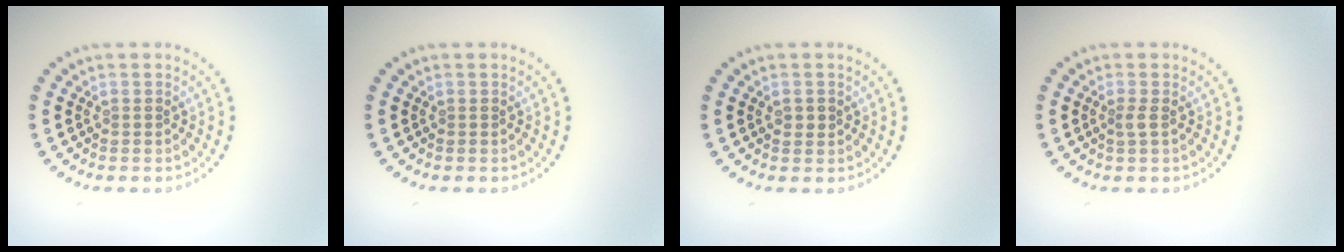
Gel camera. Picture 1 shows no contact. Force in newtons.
{"total": 0.0}
{"total": 1.1, "press": 1.1, "slide": 0.1}
{"total": 1.0, "press": 0.7, "slide": 0.7}